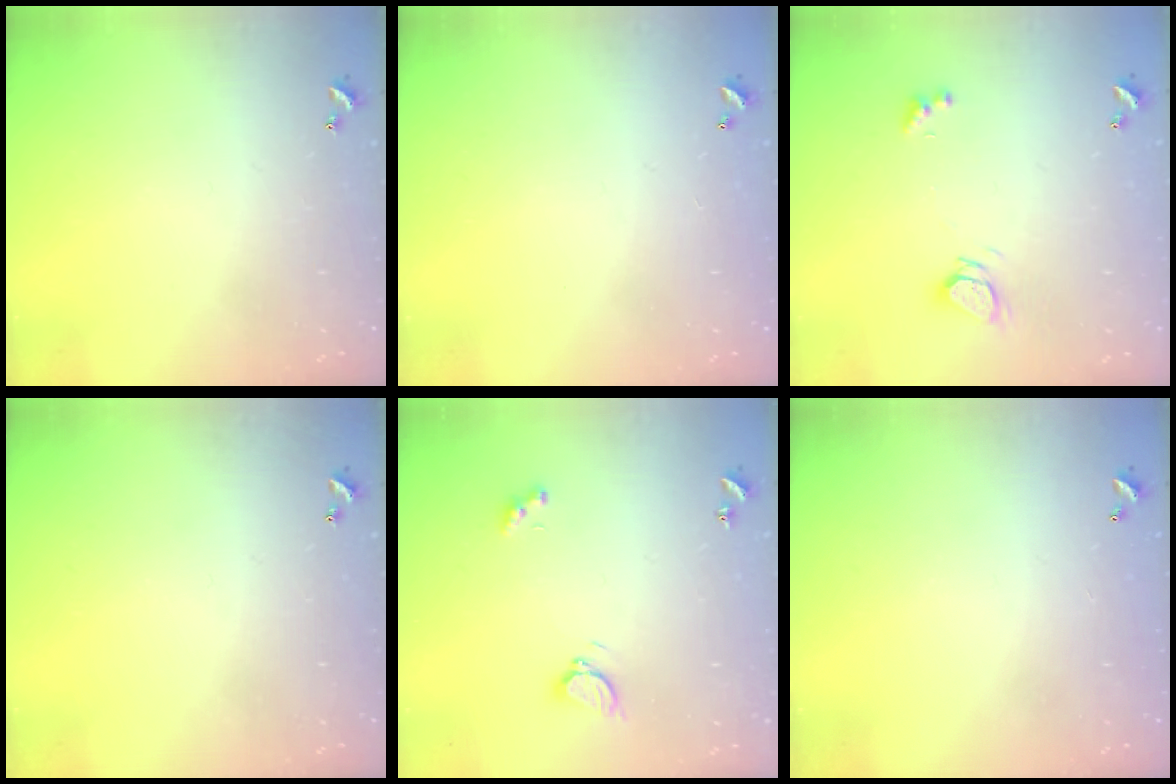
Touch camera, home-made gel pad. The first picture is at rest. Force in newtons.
{"total": 3.0, "press": 3.0, "slide": 0.1}
{"total": 3.0, "press": 2.9, "slide": 0.3}
{"total": 0.0}
{"total": 2.9, "press": 2.8, "slide": 0.7}
{"total": 2.8, "press": 2.8, "slide": 0.1}